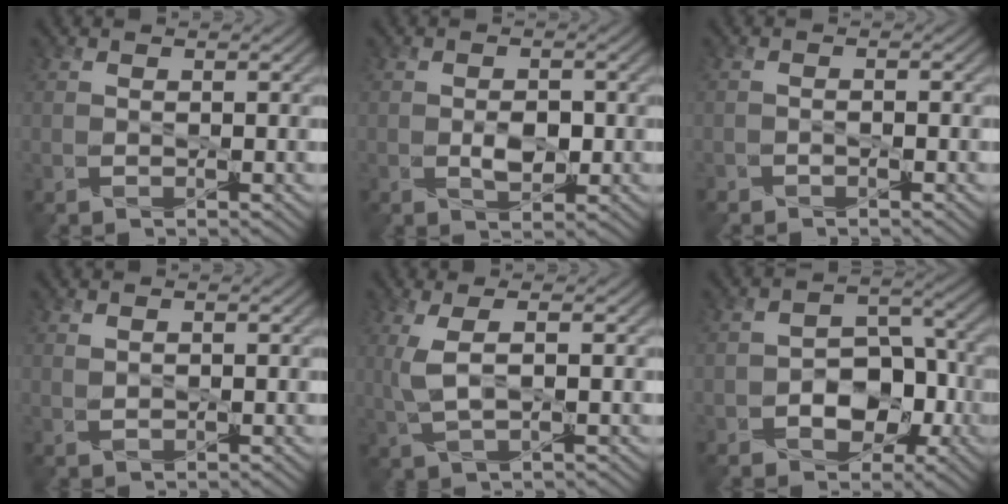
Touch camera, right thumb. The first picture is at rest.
{"total": 2.7, "force": [-0.6, 1.5, 2.2], "torque": [-0.032, -0.002, -0.006]}
{"total": 1.1, "force": [-1.0, 0.2, 0.1], "torque": [0.010, 0.009, -0.013]}
{"total": 0.9, "force": [0.6, 0.5, 0.4], "torque": [-0.020, 0.004, 0.013]}
{"total": 4.5, "force": [0.7, 1.2, 4.2], "torque": [-0.102, 0.006, 0.020]}
{"total": 8.2, "force": [-2.9, 5.6, 5.3], "torque": [-0.054, 0.001, -0.052]}